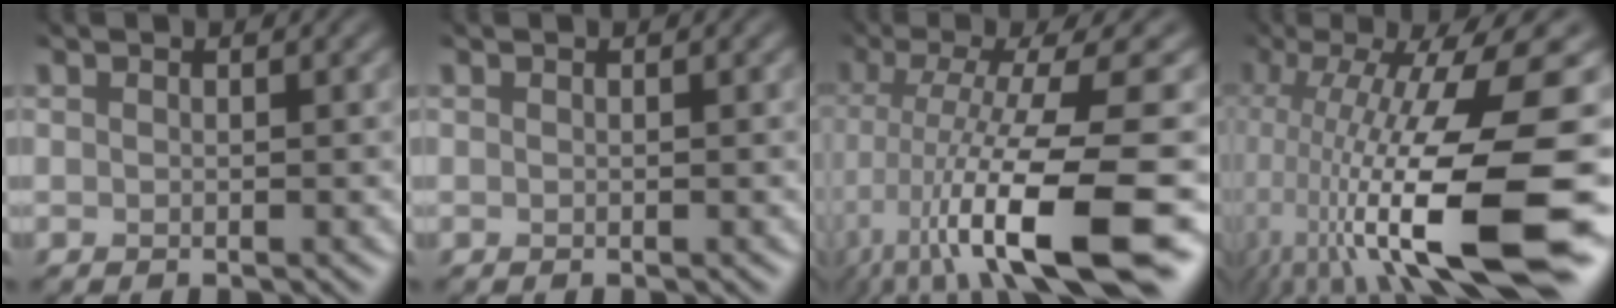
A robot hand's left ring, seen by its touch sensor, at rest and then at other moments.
{"total": 0.0}
{"total": 14.6, "force": [-5.9, 3.3, 12.9], "torque": [-0.222, -0.022, -0.080]}
{"total": 16.0, "force": [-3.6, 4.2, 14.9], "torque": [-0.275, -0.014, -0.043]}